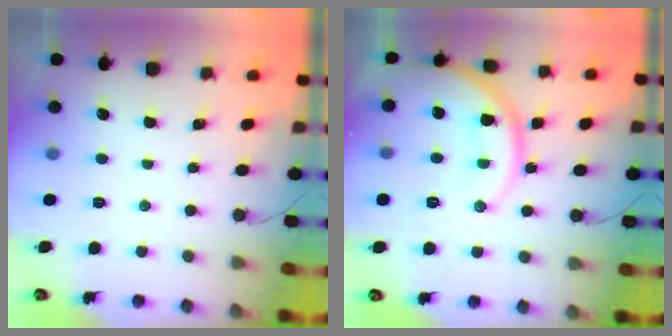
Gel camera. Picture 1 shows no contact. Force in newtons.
{"total": 16.7, "press": 16.6, "slide": 1.6}